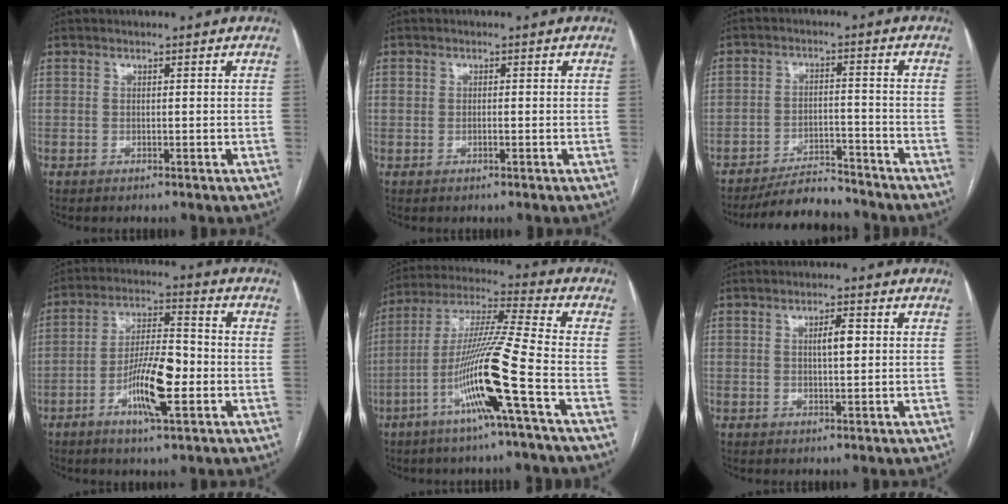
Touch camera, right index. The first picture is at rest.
{"total": 0.9, "force": [-0.1, 0.4, 0.7], "torque": [-0.016, 0.002, -0.001]}
{"total": 7.8, "force": [-7.4, 1.7, 1.7], "torque": [-0.023, -0.003, -0.126]}
{"total": 11.0, "force": [-3.5, 2.2, 10.2], "torque": [-0.189, 0.002, -0.062]}
{"total": 15.1, "force": [-5.9, -1.6, 13.9], "torque": [-0.271, -0.006, -0.115]}
{"total": 2.8, "force": [0.5, 0.6, 2.6], "torque": [-0.044, 0.003, 0.009]}